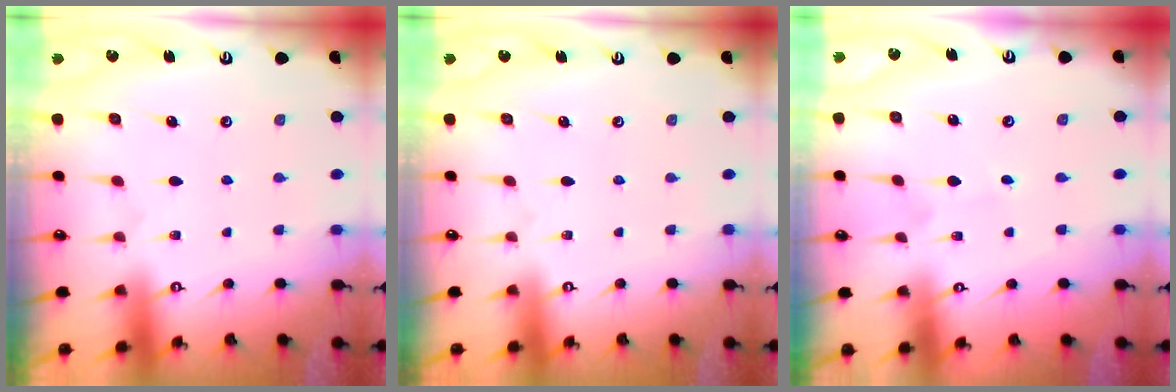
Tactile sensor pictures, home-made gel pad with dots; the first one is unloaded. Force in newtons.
{"total": 0.0}
{"total": 1.1, "press": 1.1, "slide": 0.1}